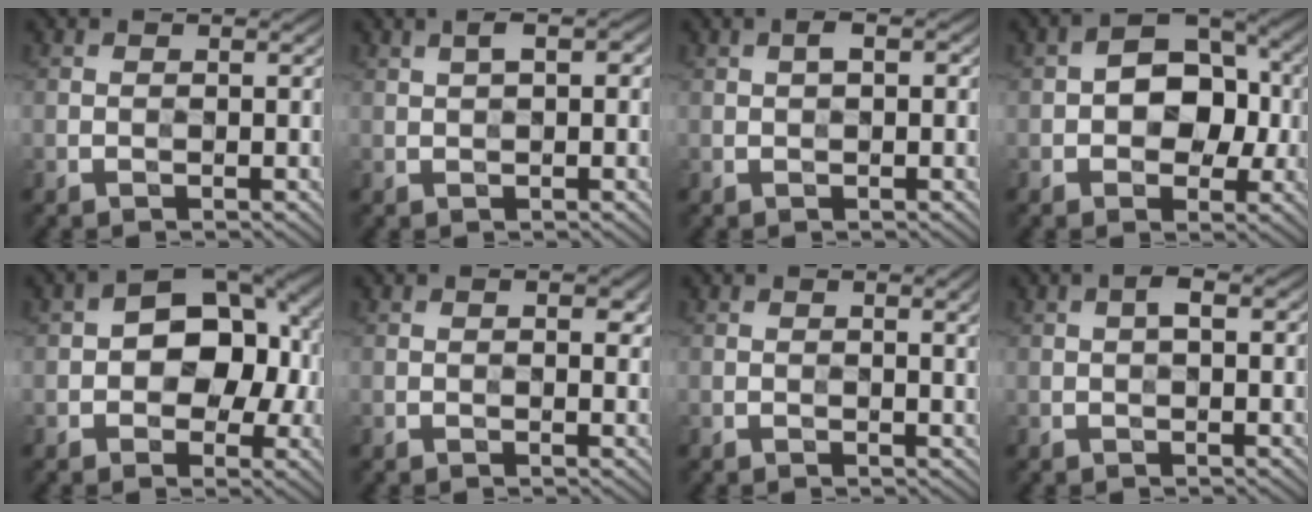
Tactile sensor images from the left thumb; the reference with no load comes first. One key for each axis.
{"total": 2.0, "fx": 0.7, "fy": 0.8, "fz": 1.7, "tx": -0.029, "ty": 0.004, "tz": 0.015}
{"total": 1.3, "fx": 0.4, "fy": 0.6, "fz": 1.0, "tx": -0.018, "ty": 0.004, "tz": 0.003}
{"total": 7.3, "fx": -0.4, "fy": 5.3, "fz": 5.1, "tx": -0.062, "ty": 0.008, "tz": -0.019}
{"total": 9.4, "fx": -0.1, "fy": 6.4, "fz": 6.9, "tx": -0.084, "ty": 0.007, "tz": -0.014}
{"total": 1.2, "fx": 0.4, "fy": 0.6, "fz": 0.9, "tx": -0.007, "ty": -0.004, "tz": 0.006}
{"total": 2.4, "fx": 0.8, "fy": 0.5, "fz": 2.2, "tx": -0.029, "ty": -0.001, "tz": 0.013}
{"total": 1.4, "fx": 0.3, "fy": 0.6, "fz": 1.2, "tx": -0.022, "ty": 0.003, "tz": 0.002}